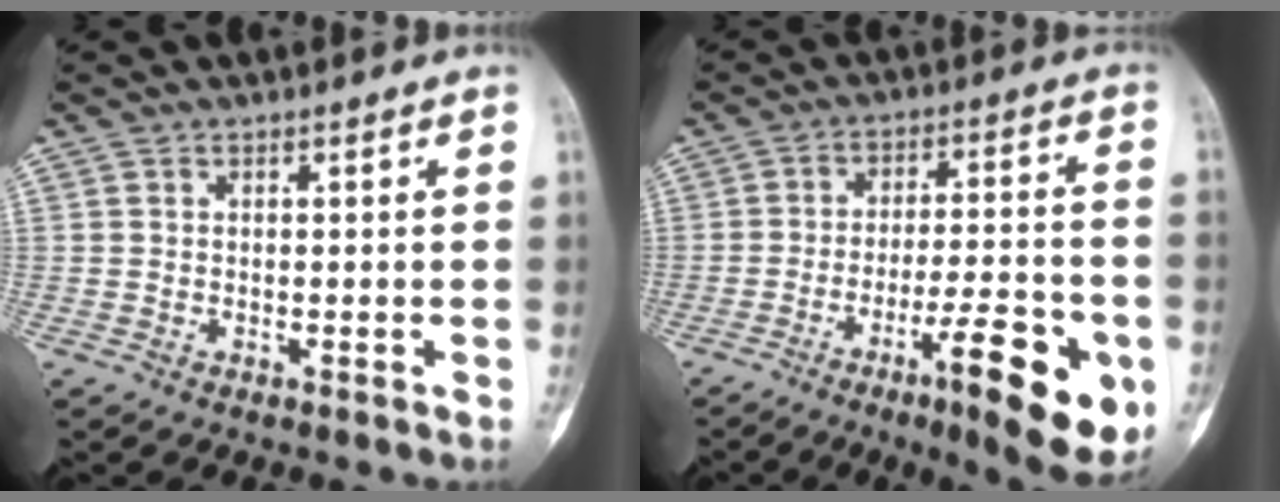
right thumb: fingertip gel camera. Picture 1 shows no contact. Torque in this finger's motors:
{"motor_torque": [0.09, 0.85, 0.37, -0.17, 0.12]}